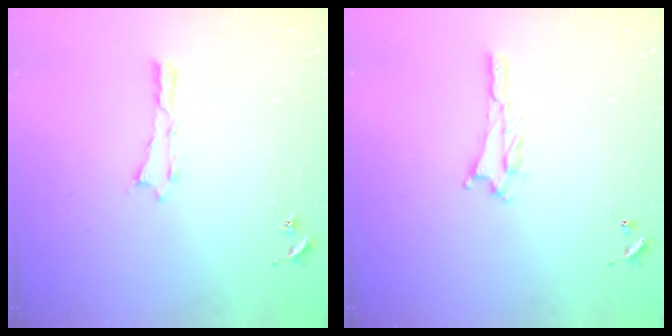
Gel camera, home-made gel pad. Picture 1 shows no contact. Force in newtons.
{"total": 1.5, "press": 1.5, "slide": 0.3}